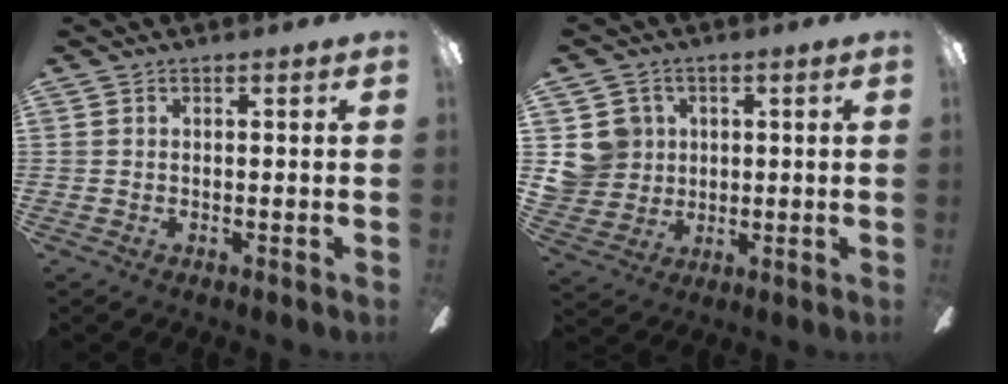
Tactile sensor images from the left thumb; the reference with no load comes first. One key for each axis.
{"total": 8.0, "fx": 1.7, "fy": 7.8, "fz": 1.2, "tx": -0.041, "ty": 0.009, "tz": 0.041}